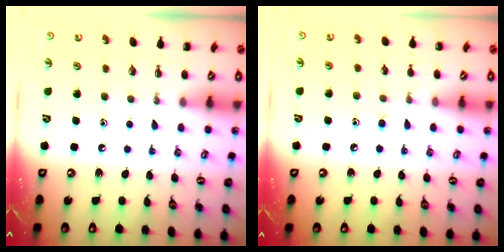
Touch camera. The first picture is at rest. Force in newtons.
{"total": 6.2, "press": 5.7, "slide": 2.4}